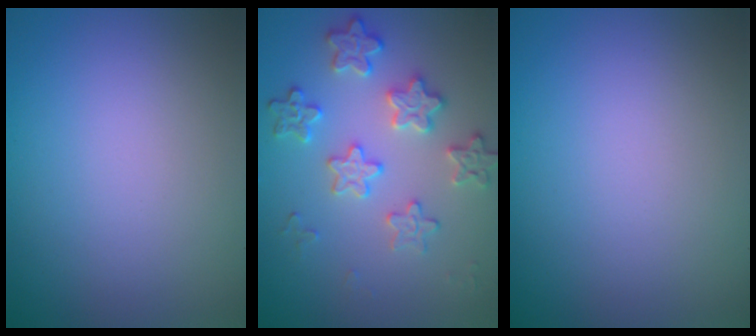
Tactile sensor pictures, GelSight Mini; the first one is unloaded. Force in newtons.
{"total": 3.6, "press": 3.5, "slide": 0.5}
{"total": 0.0}